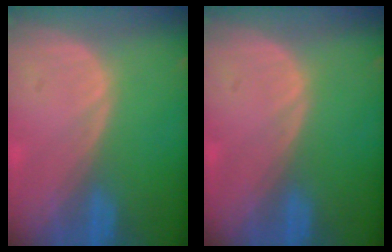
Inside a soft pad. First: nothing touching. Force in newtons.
{"total": 0.0}